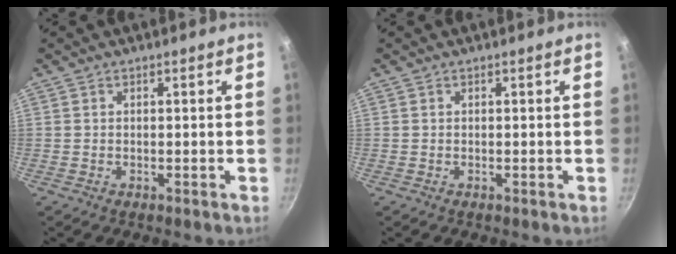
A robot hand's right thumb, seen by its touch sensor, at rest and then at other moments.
{"total": 0.0}